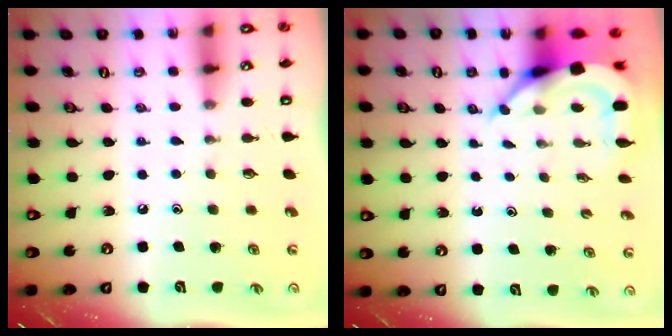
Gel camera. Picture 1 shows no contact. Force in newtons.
{"total": 6.6, "press": 6.6, "slide": 0.5}